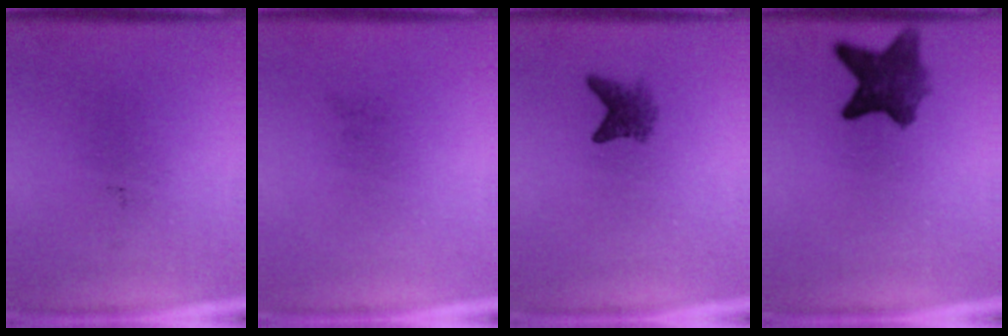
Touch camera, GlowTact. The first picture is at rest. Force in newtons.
{"total": 0.0}
{"total": 2.7}
{"total": 7.1}